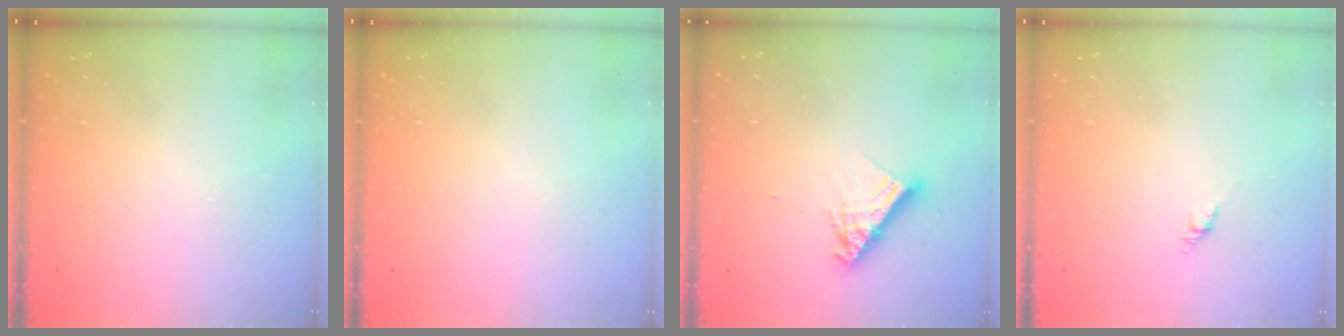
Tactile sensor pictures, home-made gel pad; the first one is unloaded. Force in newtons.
{"total": 0.0}
{"total": 10.2, "press": 10.2, "slide": 0.9}
{"total": 2.7, "press": 2.6, "slide": 0.7}